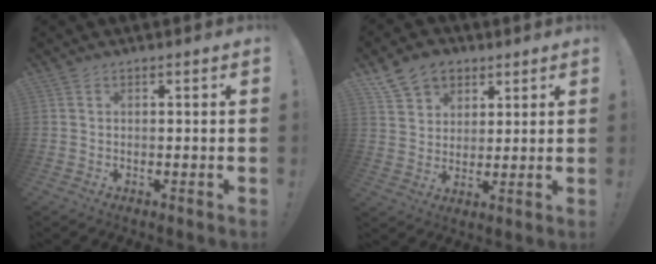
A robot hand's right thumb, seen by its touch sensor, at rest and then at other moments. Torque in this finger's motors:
{"motor_torque": [0.03, 0.04, 0.11, 0.11, 0.00]}